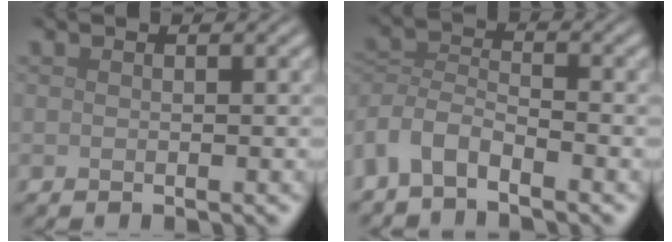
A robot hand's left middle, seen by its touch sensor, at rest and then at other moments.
{"total": 3.9, "force": [-3.0, 1.6, 2.0], "torque": [-0.042, -0.001, -0.071]}